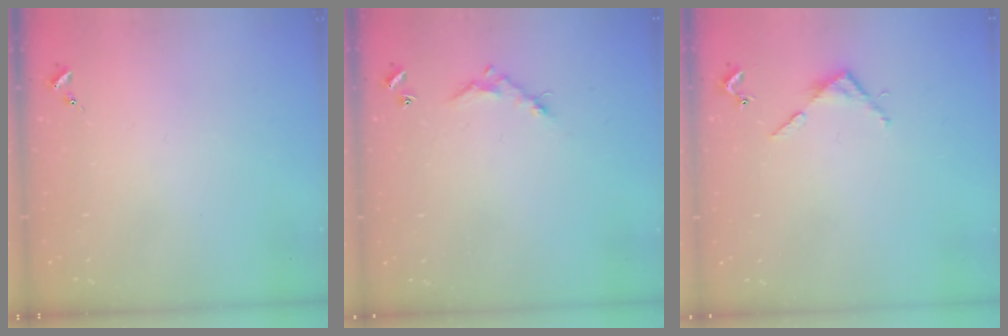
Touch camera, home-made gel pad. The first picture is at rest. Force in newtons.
{"total": 5.8, "press": 5.8, "slide": 0.3}
{"total": 4.0, "press": 4.0, "slide": 0.3}